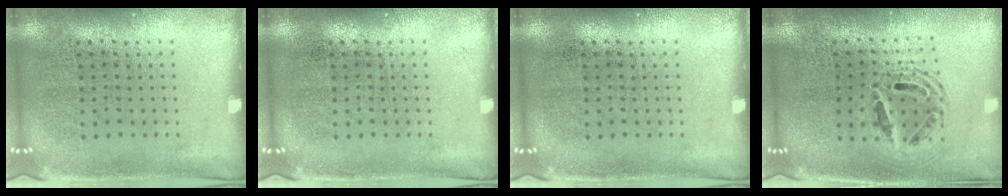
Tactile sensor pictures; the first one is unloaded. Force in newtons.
{"total": 0.0}
{"total": 0.0}
{"total": 1.6, "press": 1.4, "slide": 0.9}